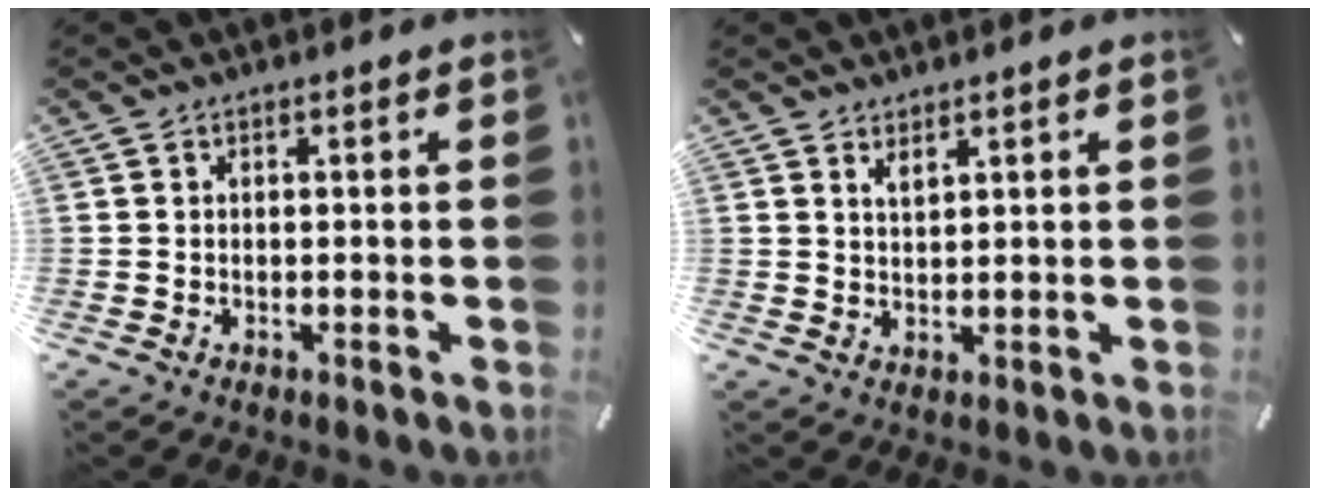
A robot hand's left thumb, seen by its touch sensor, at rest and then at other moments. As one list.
[{"total": 2.2, "force": [1.9, 0.7, 0.9], "torque": [-0.018, -0.005, 0.034]}]